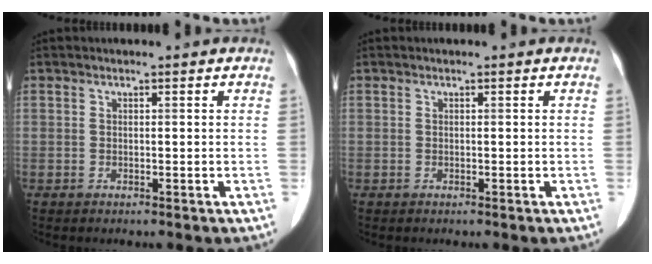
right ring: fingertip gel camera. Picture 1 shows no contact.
{"total": 0.0}